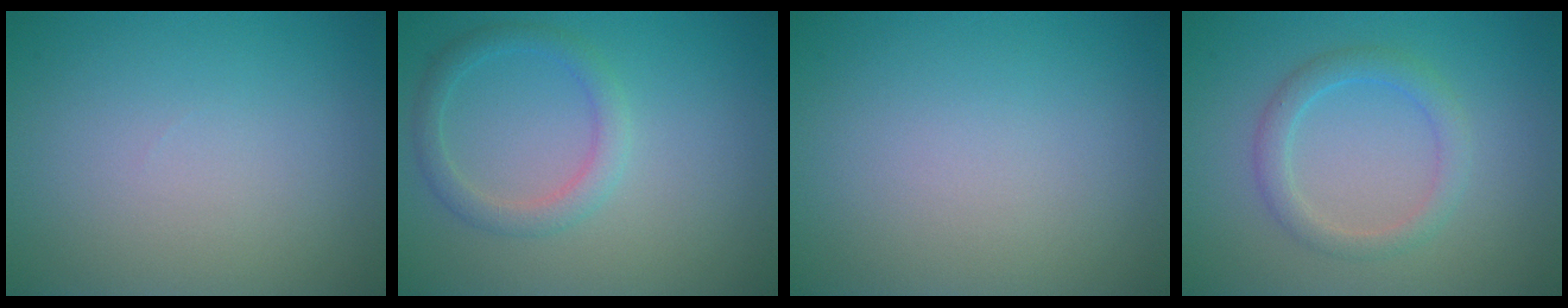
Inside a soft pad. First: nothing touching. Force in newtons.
{"total": 2.3, "press": 2.3, "slide": 0.1}
{"total": 0.0}
{"total": 2.4, "press": 2.4, "slide": 0.1}